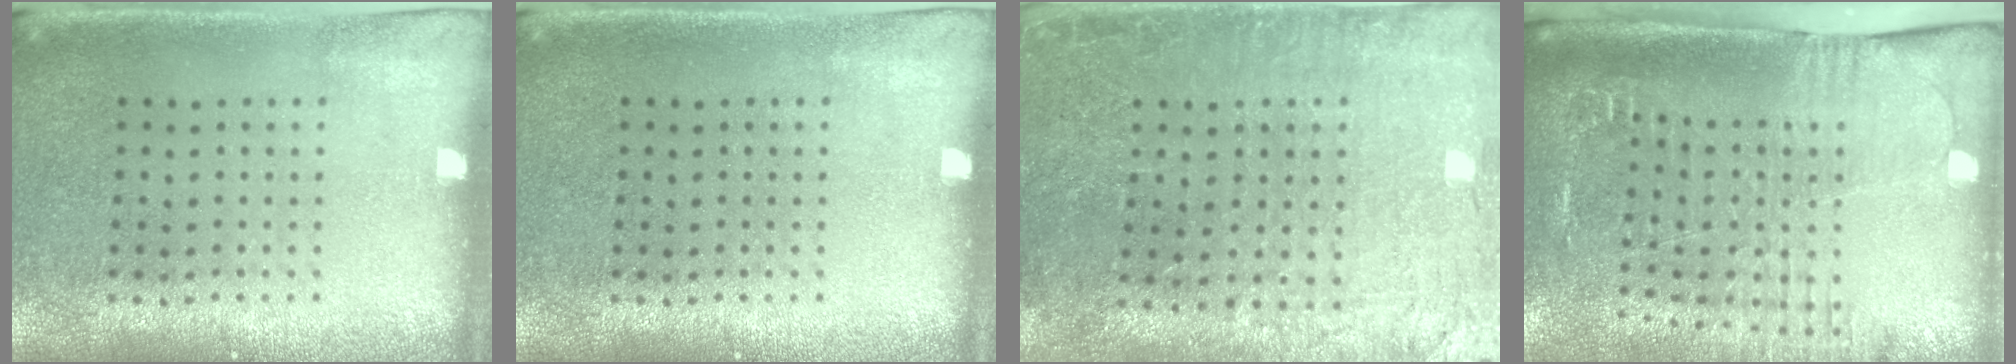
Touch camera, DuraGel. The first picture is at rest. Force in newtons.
{"total": 0.0}
{"total": 1.2, "press": 1.2, "slide": 0.1}
{"total": 2.5, "press": 2.1, "slide": 1.3}